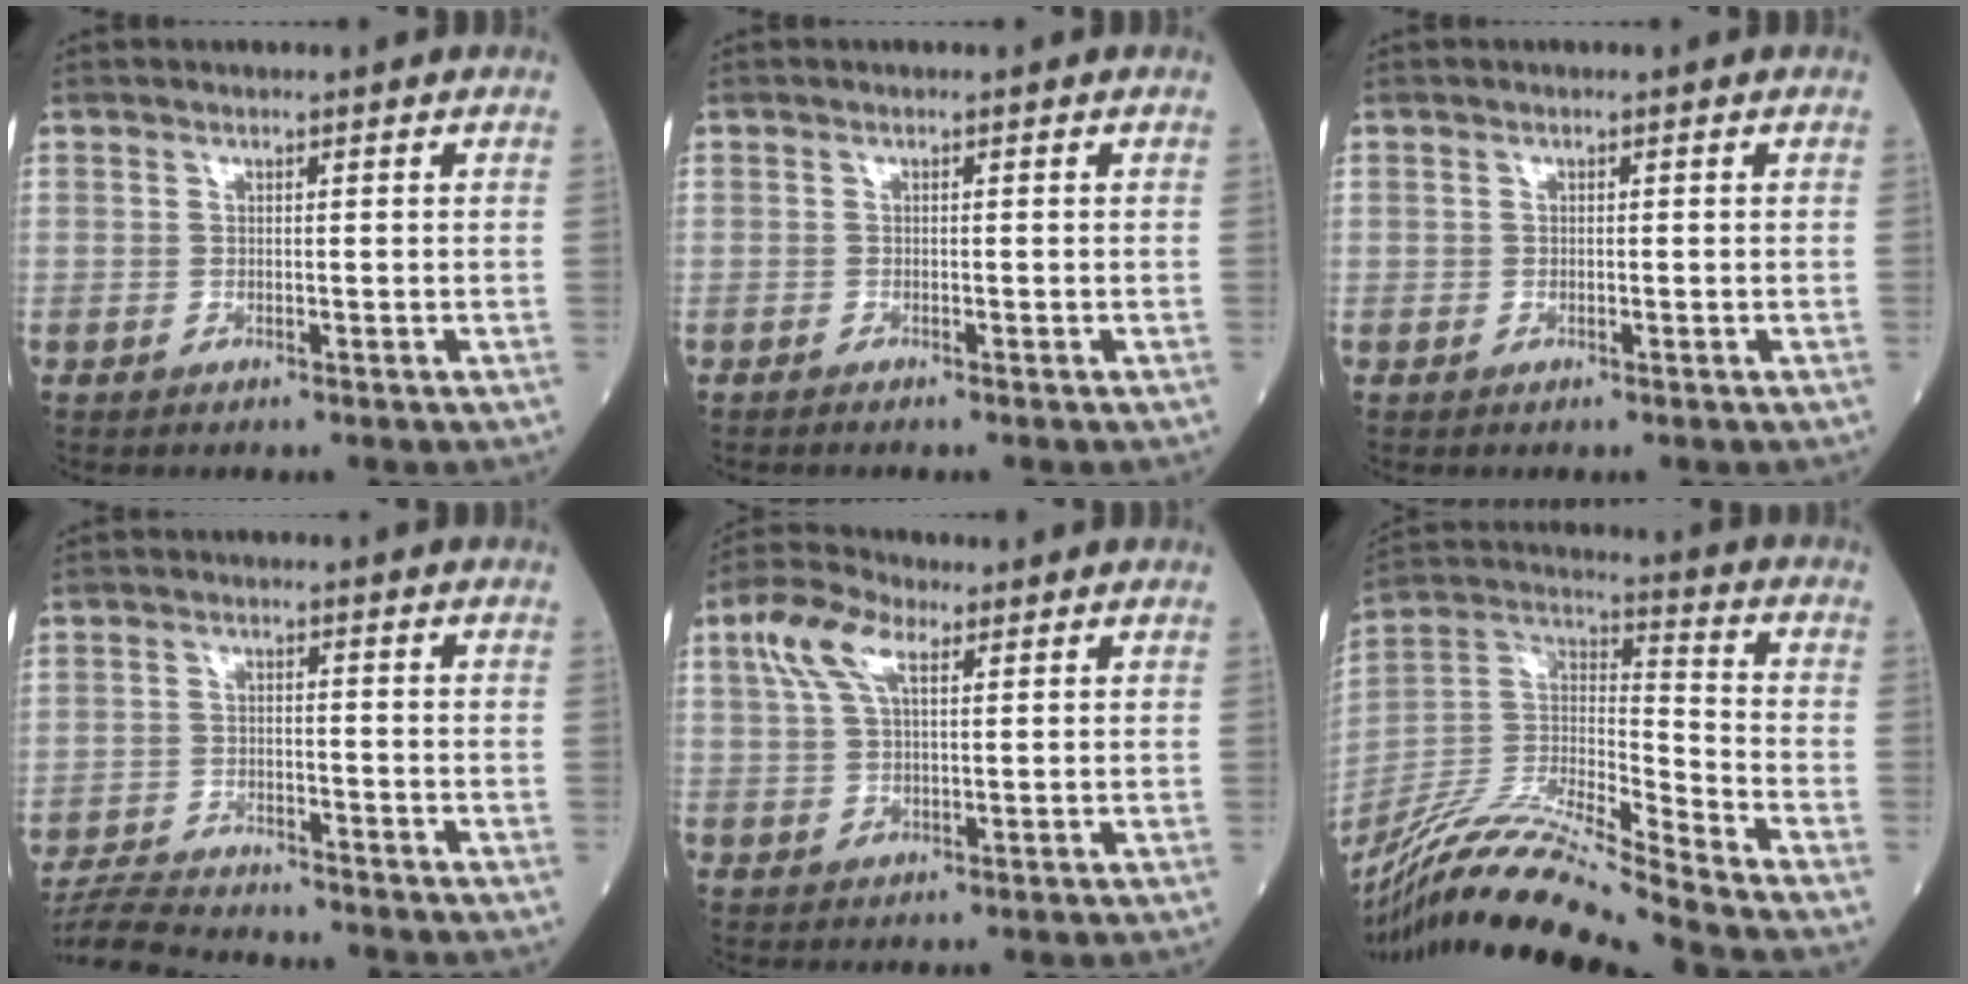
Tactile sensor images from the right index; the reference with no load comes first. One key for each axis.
{"total": 0.8, "fx": -0.7, "fy": -0.1, "fz": 0.4, "tx": -0.008, "ty": 0.000, "tz": -0.008}
{"total": 0.0}
{"total": 8.9, "fx": -8.7, "fy": 0.3, "fz": 2.0, "tx": -0.036, "ty": -0.008, "tz": -0.149}
{"total": 7.0, "fx": 3.2, "fy": 2.8, "fz": 5.5, "tx": -0.127, "ty": 0.024, "tz": 0.064}
{"total": 20.3, "fx": -18.1, "fy": -1.1, "fz": 9.2, "tx": -0.202, "ty": -0.007, "tz": -0.335}